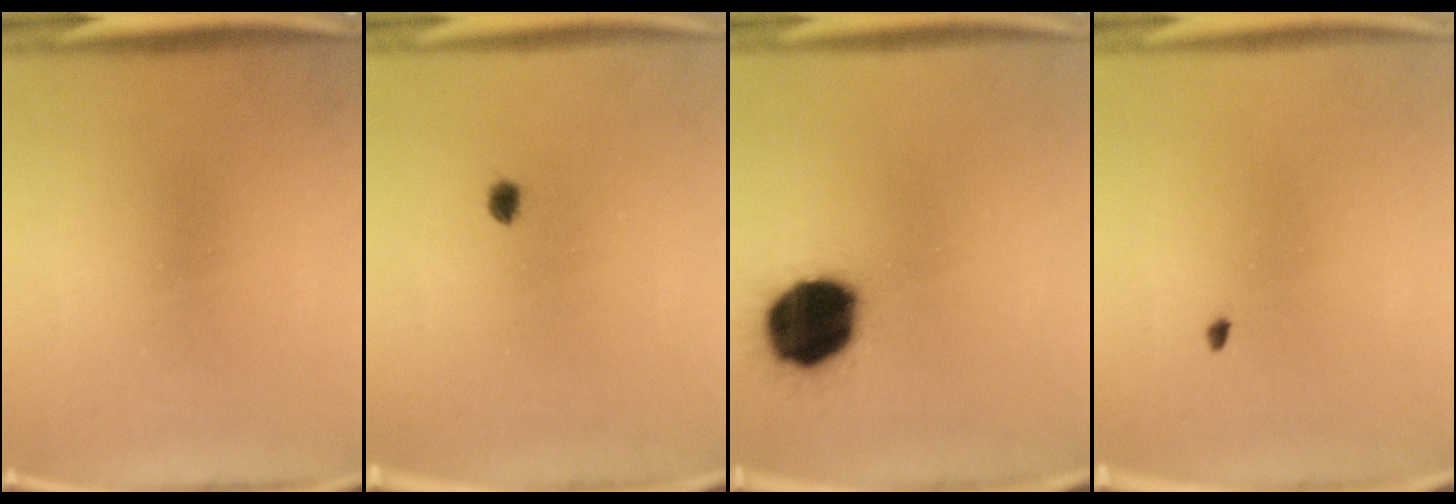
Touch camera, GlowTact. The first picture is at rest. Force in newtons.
{"total": 1.4}
{"total": 19.6}
{"total": 0.6}